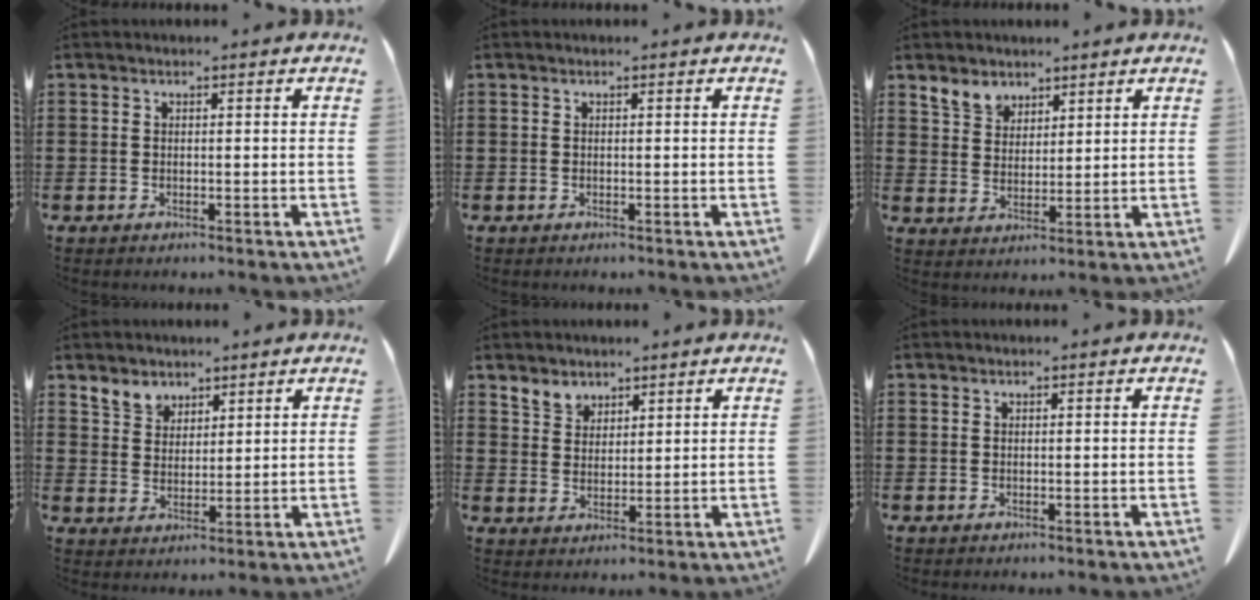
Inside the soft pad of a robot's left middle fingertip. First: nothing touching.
{"total": 0.0}
{"total": 4.5, "force": [3.5, 2.8, 0.9], "torque": [-0.034, 0.005, 0.066]}
{"total": 4.2, "force": [3.4, 2.5, 0.5], "torque": [-0.025, 0.004, 0.064]}
{"total": 3.6, "force": [2.9, 2.1, 0.3], "torque": [-0.019, 0.005, 0.056]}
{"total": 0.0}